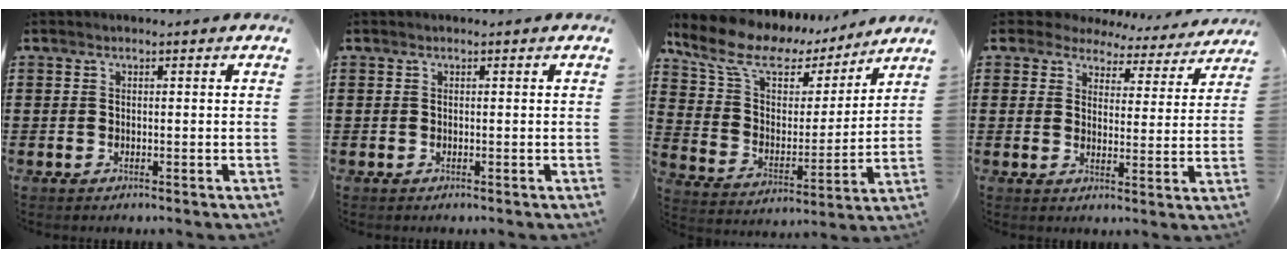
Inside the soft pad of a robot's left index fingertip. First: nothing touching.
{"total": 0.0}
{"total": 10.4, "force": [7.6, 5.2, 4.7], "torque": [-0.141, -0.036, 0.133]}
{"total": 4.8, "force": [4.5, 1.6, 0.4], "torque": [-0.028, -0.027, 0.078]}